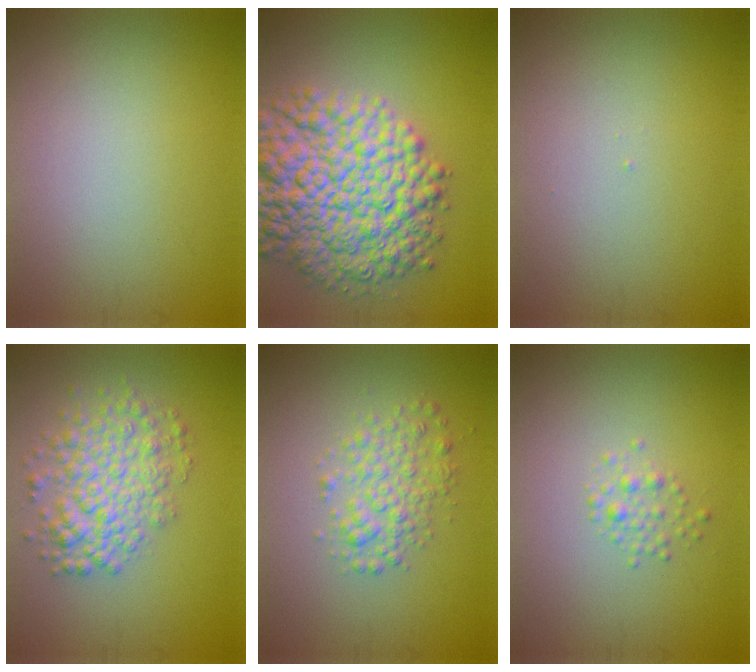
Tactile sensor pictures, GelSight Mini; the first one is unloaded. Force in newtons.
{"total": 12.1, "press": 12.1, "slide": 0.3}
{"total": 0.0}
{"total": 5.2, "press": 5.2, "slide": 0.2}
{"total": 3.1, "press": 3.1, "slide": 0.1}
{"total": 1.3, "press": 1.3, "slide": 0.0}